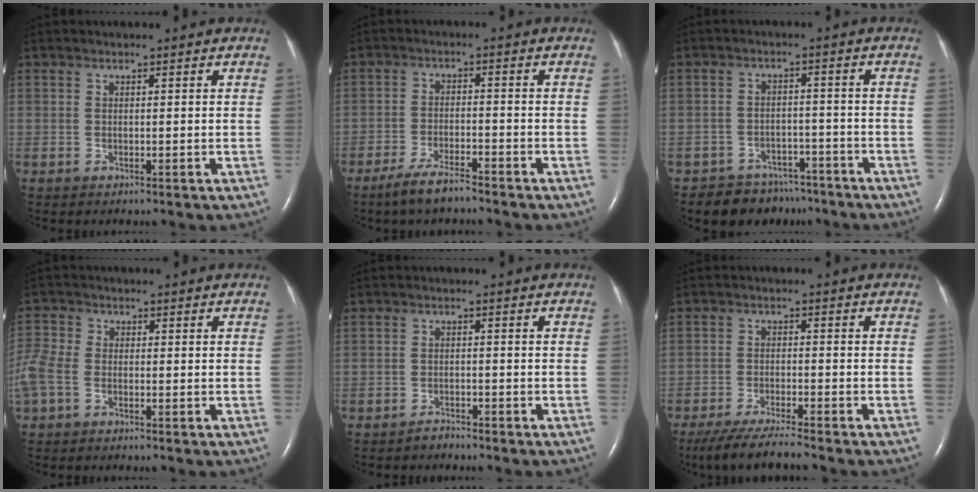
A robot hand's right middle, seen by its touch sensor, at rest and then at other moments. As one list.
[{"total": 5.2, "force": [-4.3, 0.7, 2.9], "torque": [-0.063, -0.009, -0.082]}, {"total": 8.0, "force": [-6.7, 4.3, 0.5], "torque": [0.007, 0.016, -0.095]}, {"total": 7.4, "force": [-2.1, 5.1, 4.9], "torque": [-0.155, 0.009, -0.042]}, {"total": 1.3, "force": [-1.3, 0.2, 0.0], "torque": [-0.005, -0.004, -0.022]}, {"total": 6.9, "force": [-6.1, -0.8, 3.2], "torque": [-0.051, -0.027, -0.108]}]